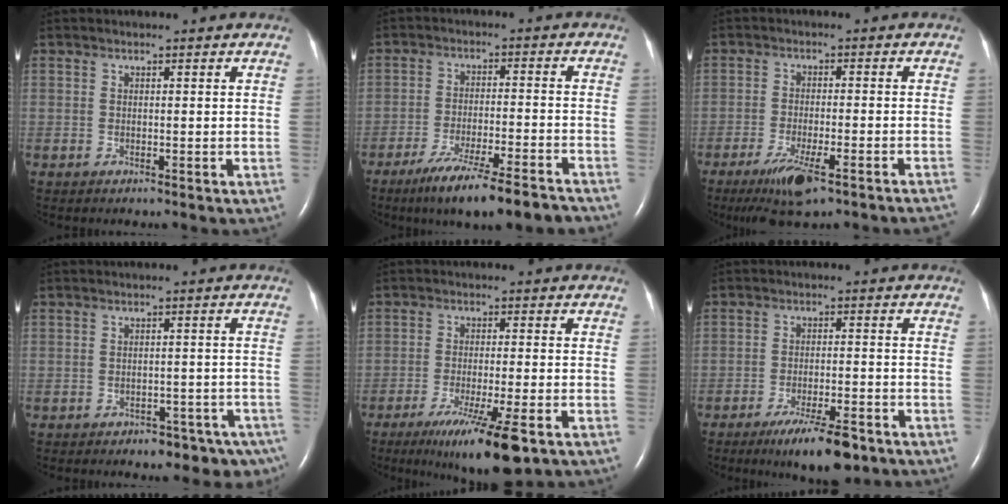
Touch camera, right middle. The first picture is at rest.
{"total": 13.6, "force": [-10.8, 0.7, 8.3], "torque": [-0.125, -0.026, -0.169]}
{"total": 10.5, "force": [-7.8, 1.0, 7.0], "torque": [-0.105, -0.022, -0.124]}
{"total": 7.9, "force": [-5.9, 4.2, 3.2], "torque": [-0.025, 0.016, -0.068]}
{"total": 10.6, "force": [-6.2, 0.5, 8.6], "torque": [-0.145, -0.030, -0.096]}
{"total": 8.2, "force": [-5.6, 1.5, 5.8], "torque": [-0.096, -0.013, -0.088]}